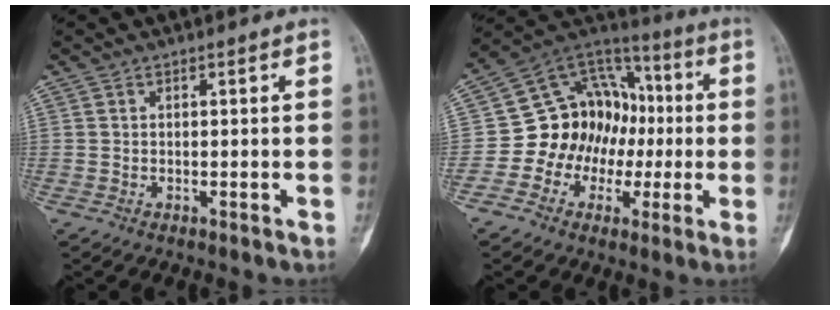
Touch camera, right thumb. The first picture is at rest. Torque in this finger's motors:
{"motor_torque": [0.11, 0.10, 0.04, 0.00, 0.03]}